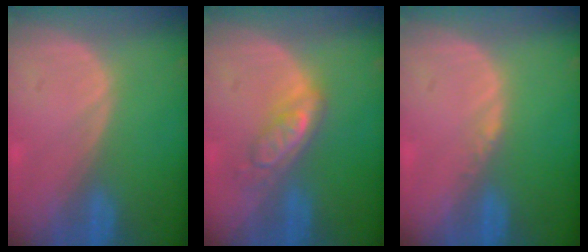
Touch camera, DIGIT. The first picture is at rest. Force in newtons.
{"total": 5.3, "press": 4.6, "slide": 2.6}
{"total": 0.8, "press": 0.6, "slide": 0.4}